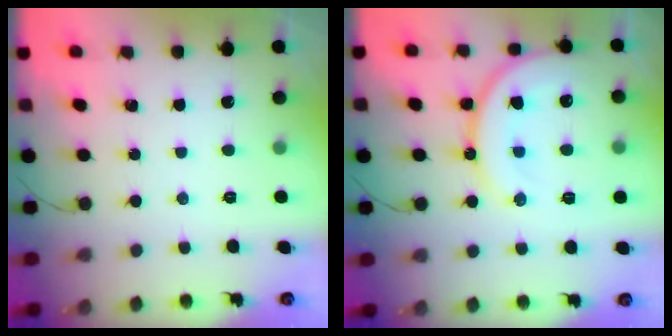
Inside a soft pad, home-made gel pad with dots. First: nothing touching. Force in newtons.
{"total": 15.7, "press": 15.6, "slide": 2.0}